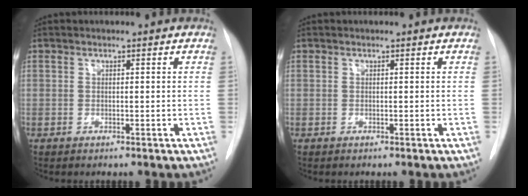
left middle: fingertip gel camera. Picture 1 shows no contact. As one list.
[{"total": 0.0}]